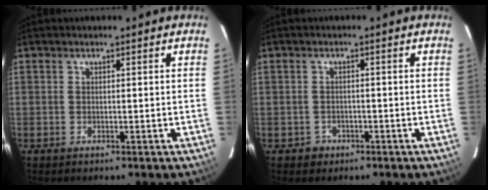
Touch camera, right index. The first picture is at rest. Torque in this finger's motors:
{"motor_torque": [-0.10, 0.02, -0.22, -0.12]}